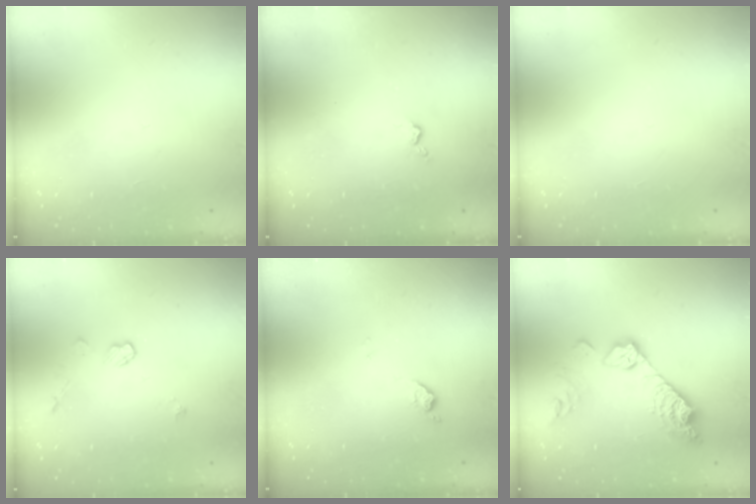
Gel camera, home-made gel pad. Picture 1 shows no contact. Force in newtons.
{"total": 3.0, "press": 3.0, "slide": 0.5}
{"total": 0.0}
{"total": 5.1, "press": 5.1, "slide": 0.1}
{"total": 7.7, "press": 7.7, "slide": 0.7}
{"total": 15.8, "press": 15.7, "slide": 0.8}